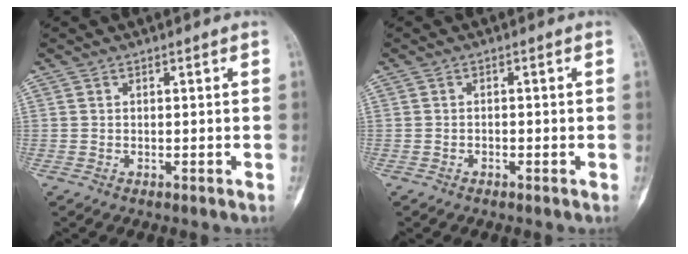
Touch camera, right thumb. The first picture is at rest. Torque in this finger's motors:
{"motor_torque": [-0.03, -0.03, 0.06, 0.14, -0.05]}